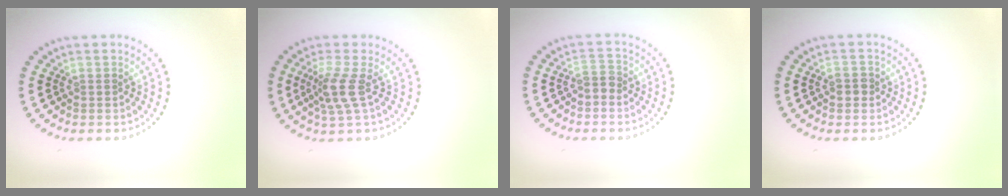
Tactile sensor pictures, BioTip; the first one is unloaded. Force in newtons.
{"total": 2.9, "press": 2.2, "slide": 1.8}
{"total": 1.5, "press": 1.2, "slide": 0.9}
{"total": 1.4, "press": 1.4, "slide": 0.3}